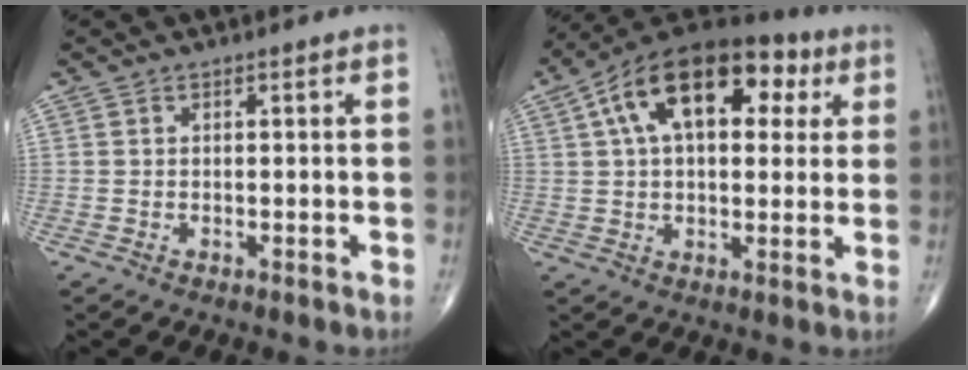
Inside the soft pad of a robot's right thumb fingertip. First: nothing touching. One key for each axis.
{"total": 20.2, "fx": 6.7, "fy": 11.3, "fz": 15.3, "tx": -0.230, "ty": 0.029, "tz": 0.099}